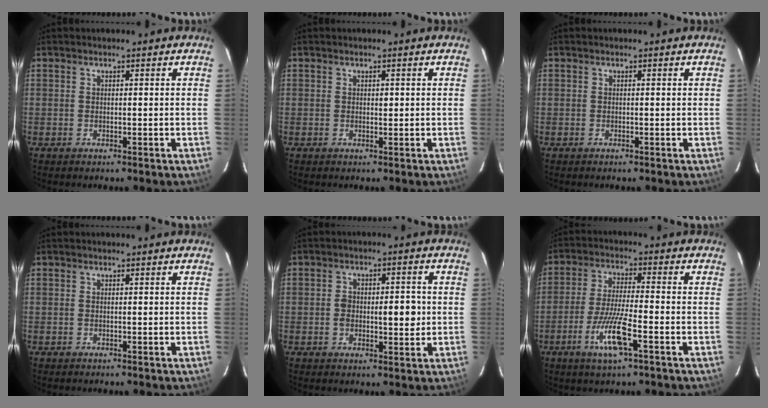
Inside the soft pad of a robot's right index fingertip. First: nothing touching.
{"total": 0.9, "force": [0.1, 0.5, 0.7], "torque": [-0.015, 0.001, 0.001]}
{"total": 0.0}
{"total": 0.0}
{"total": 7.0, "force": [-0.5, 3.4, 6.1], "torque": [-0.099, 0.013, -0.003]}
{"total": 9.4, "force": [-4.2, 1.0, 8.4], "torque": [-0.165, -0.012, -0.077]}